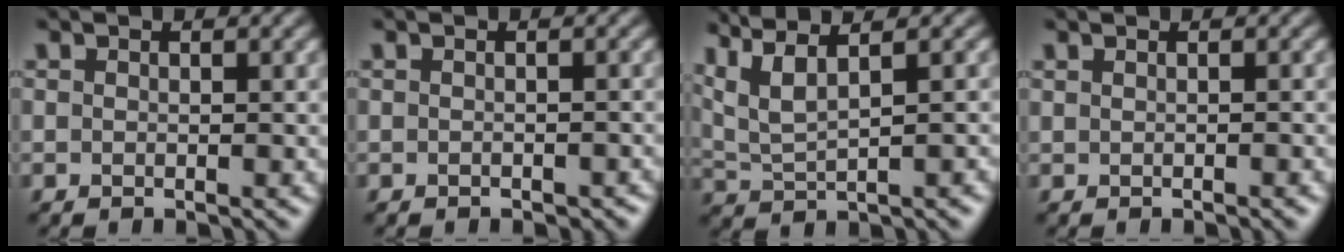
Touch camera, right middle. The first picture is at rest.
{"total": 0.8, "force": [-0.5, 0.4, 0.4], "torque": [-0.006, -0.005, -0.005]}
{"total": 5.6, "force": [3.5, 1.6, 4.1], "torque": [-0.075, 0.017, 0.058]}
{"total": 1.1, "force": [0.0, 0.5, 0.9], "torque": [-0.007, -0.001, -0.004]}